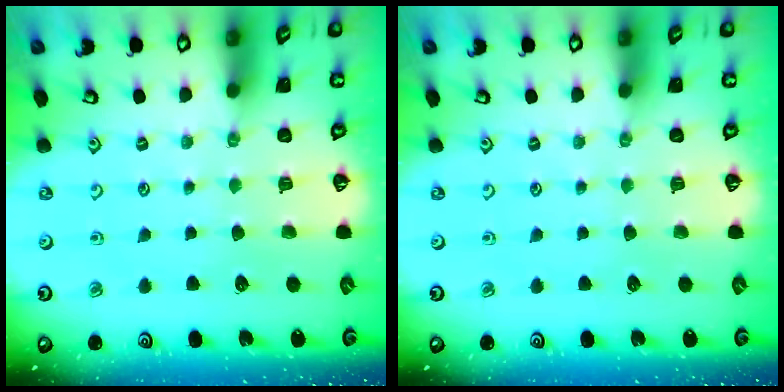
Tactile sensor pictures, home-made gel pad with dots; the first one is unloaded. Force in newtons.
{"total": 0.0}